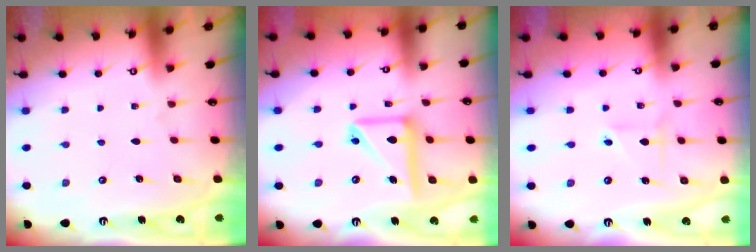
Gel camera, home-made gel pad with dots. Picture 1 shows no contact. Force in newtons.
{"total": 14.0, "press": 13.9, "slide": 1.4}
{"total": 2.2, "press": 2.1, "slide": 0.6}